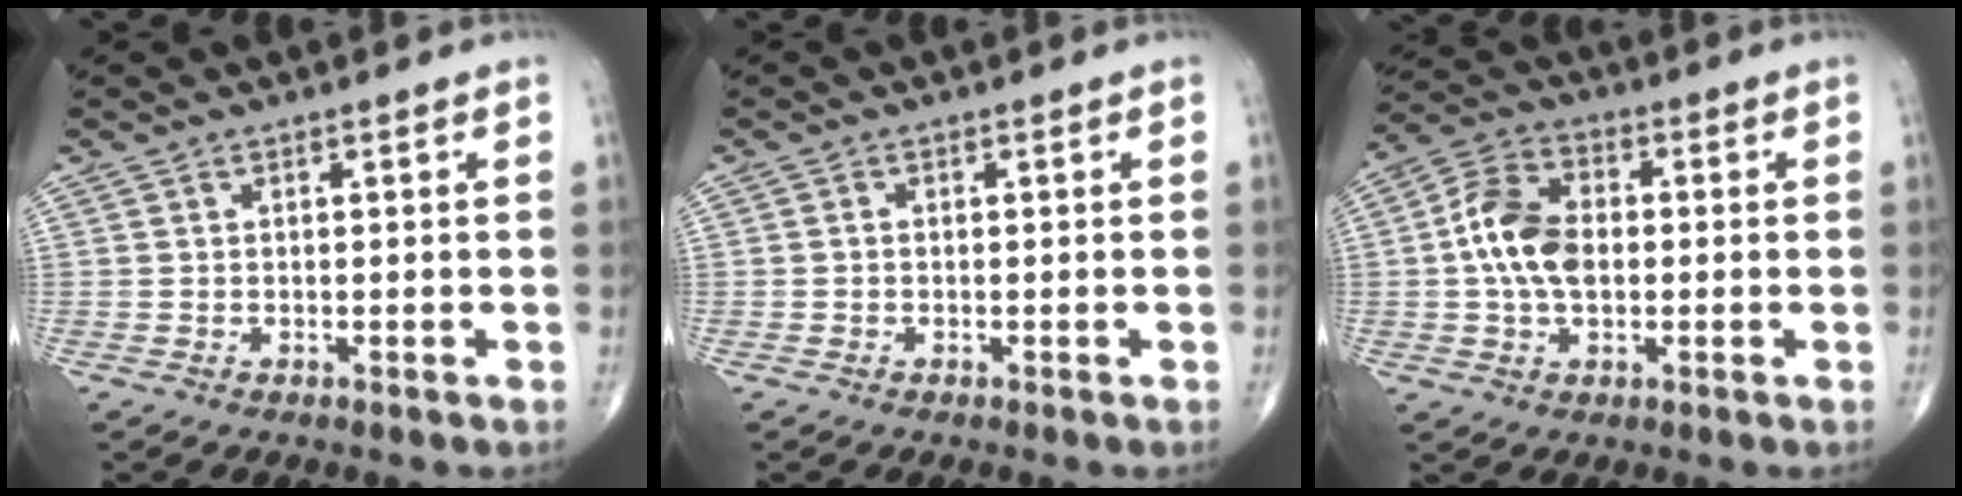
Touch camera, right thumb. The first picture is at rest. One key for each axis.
{"total": 0.5, "fx": -0.1, "fy": 0.4, "fz": 0.3, "tx": -0.004, "ty": 0.001, "tz": -0.006}
{"total": 10.7, "fx": -0.2, "fy": 6.9, "fz": 8.2, "tx": -0.152, "ty": 0.023, "tz": -0.011}